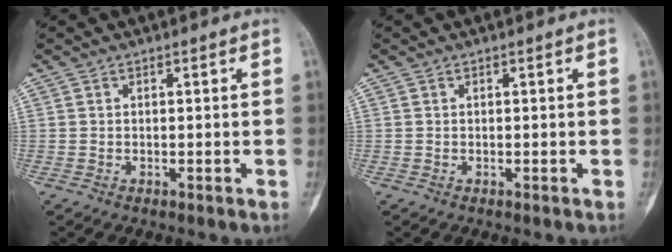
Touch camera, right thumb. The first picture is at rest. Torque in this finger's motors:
{"motor_torque": [0.09, -0.09, 0.02, -0.02, 0.01]}